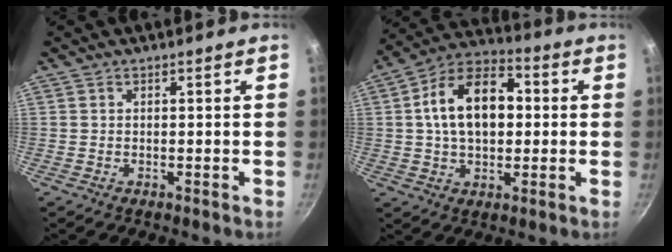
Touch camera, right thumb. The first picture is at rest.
{"total": 15.9, "force": [1.8, 10.2, 12.1], "torque": [-0.169, 0.029, 0.015]}